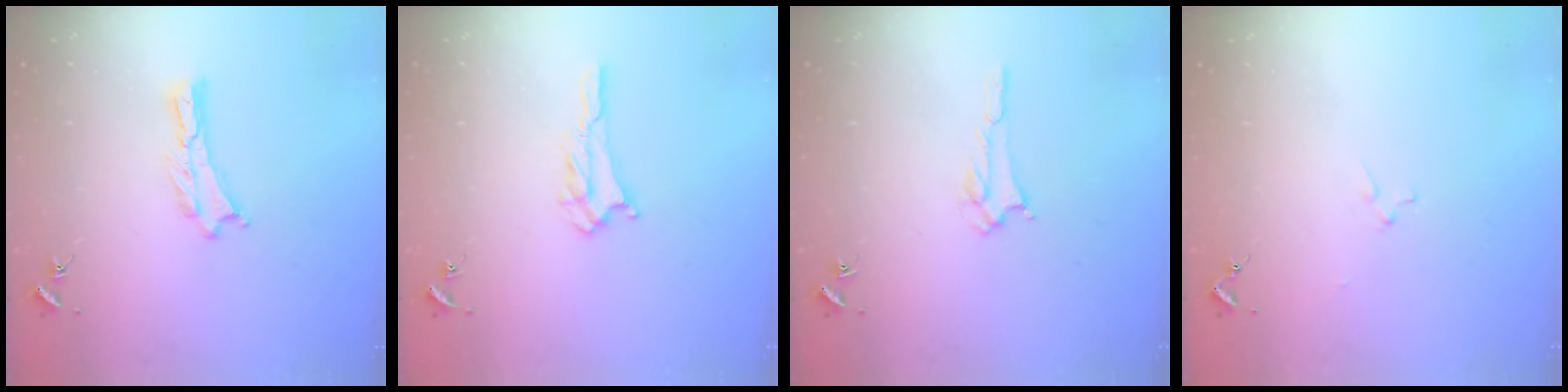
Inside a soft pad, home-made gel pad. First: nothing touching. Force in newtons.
{"total": 1.7, "press": 1.7, "slide": 0.2}
{"total": 1.5, "press": 1.5, "slide": 0.2}
{"total": 1.1, "press": 1.1, "slide": 0.1}